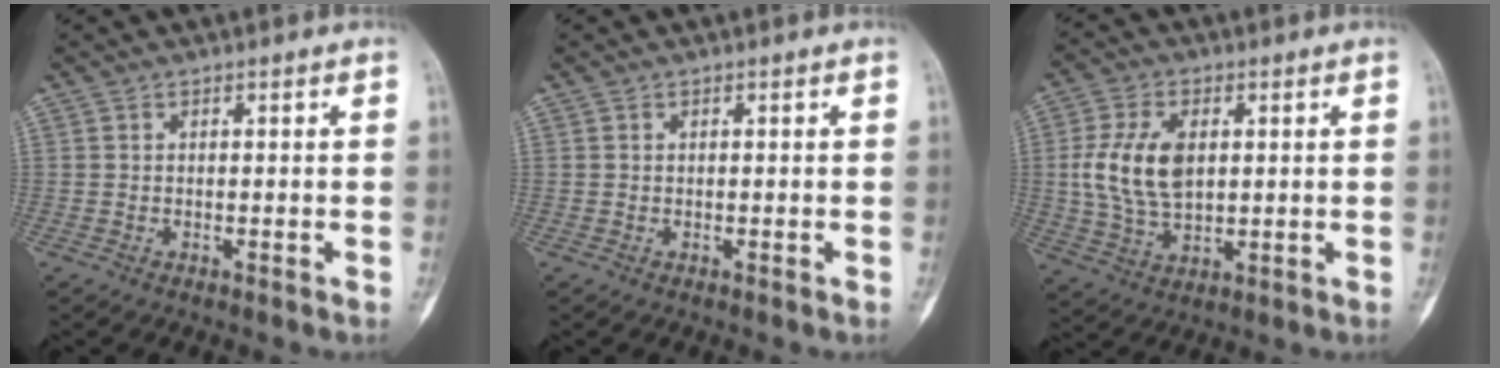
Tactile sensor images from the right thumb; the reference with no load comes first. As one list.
[{"total": 0.0}, {"total": 11.5, "force": [1.6, 6.9, 9.1], "torque": [-0.178, -0.005, 0.036]}]